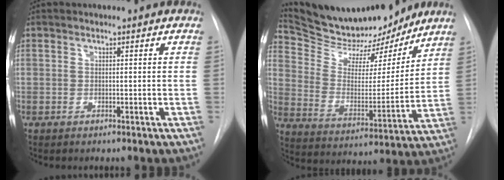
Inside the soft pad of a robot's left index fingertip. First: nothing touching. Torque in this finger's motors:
{"motor_torque": [-0.77, -0.41, -1.05, -0.02]}